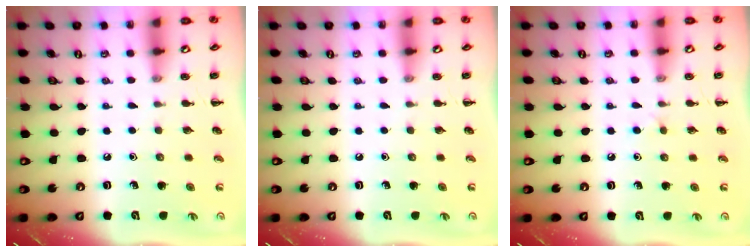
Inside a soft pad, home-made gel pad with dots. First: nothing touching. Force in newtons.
{"total": 0.0}
{"total": 2.5, "press": 2.2, "slide": 1.0}